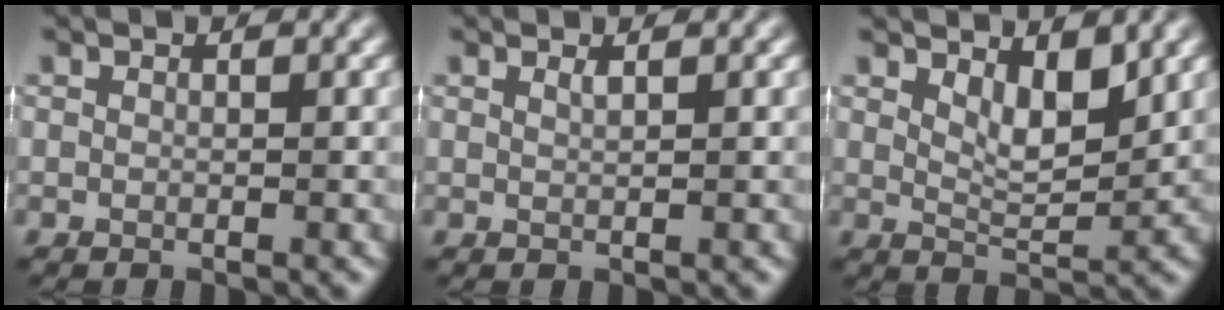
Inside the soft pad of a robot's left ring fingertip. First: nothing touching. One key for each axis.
{"total": 0.6, "fx": 0.4, "fy": 0.1, "fz": 0.4, "tx": -0.006, "ty": -0.001, "tz": 0.008}
{"total": 3.5, "fx": 1.9, "fy": 1.3, "fz": 2.6, "tx": -0.049, "ty": -0.010, "tz": 0.034}